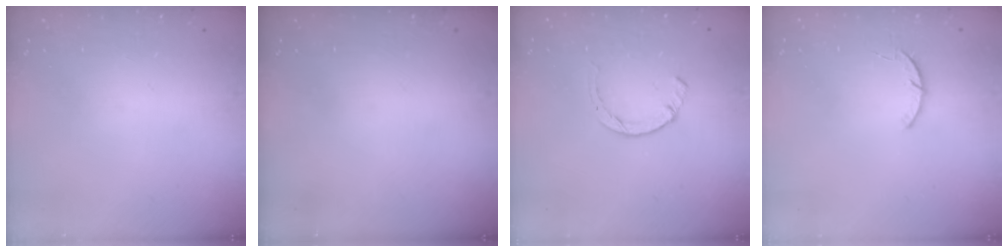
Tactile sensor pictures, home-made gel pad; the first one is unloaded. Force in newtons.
{"total": 0.0}
{"total": 2.3, "press": 2.3, "slide": 0.5}
{"total": 3.2, "press": 3.2, "slide": 0.4}